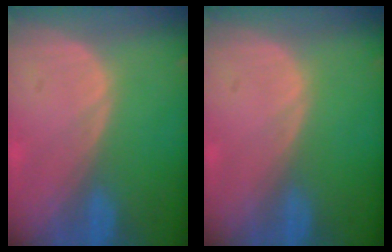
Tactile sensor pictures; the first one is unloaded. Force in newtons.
{"total": 0.0}